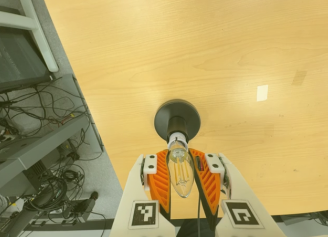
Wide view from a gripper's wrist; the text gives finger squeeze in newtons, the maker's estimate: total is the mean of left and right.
{"total": 20.6, "left": 19.2, "right": 21.9}